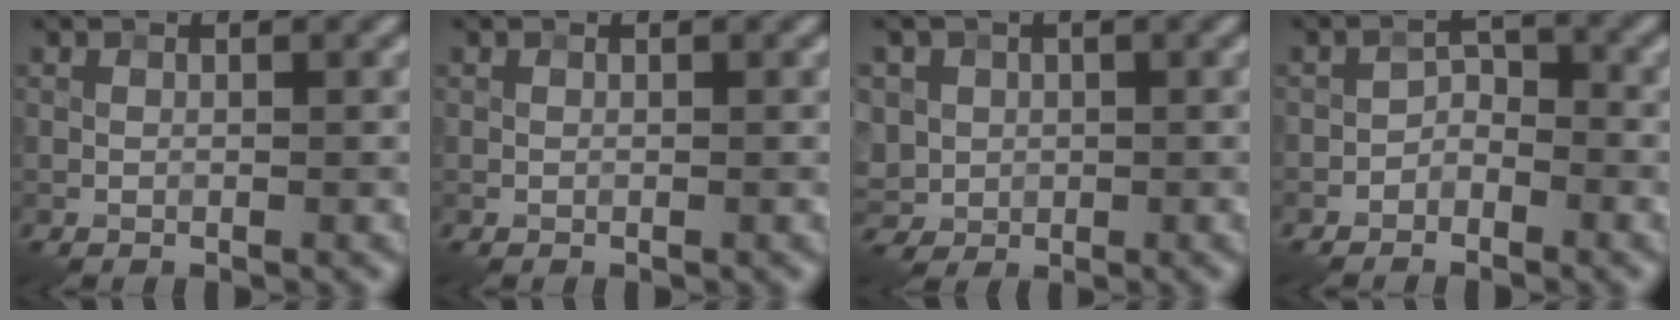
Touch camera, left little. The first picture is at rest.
{"total": 0.0}
{"total": 4.7, "force": [0.5, 4.2, 1.9], "torque": [-0.040, 0.024, -0.002]}
{"total": 2.0, "force": [-1.4, 1.2, 0.7], "torque": [-0.009, 0.010, -0.027]}